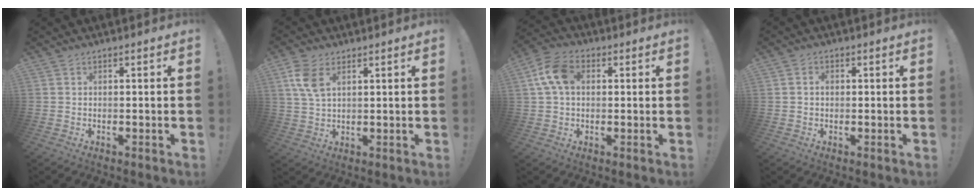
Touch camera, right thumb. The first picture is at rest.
{"total": 7.4, "force": [3.2, 4.1, 5.3], "torque": [-0.110, -0.006, 0.060]}
{"total": 10.0, "force": [1.9, 6.8, 7.0], "torque": [-0.137, 0.015, 0.042]}
{"total": 1.7, "force": [-0.2, 1.4, 0.9], "torque": [-0.012, 0.003, -0.005]}